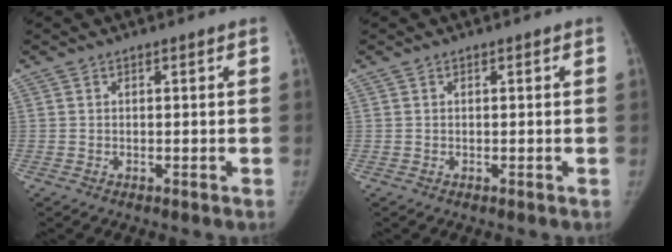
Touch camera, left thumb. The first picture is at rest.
{"total": 0.0}